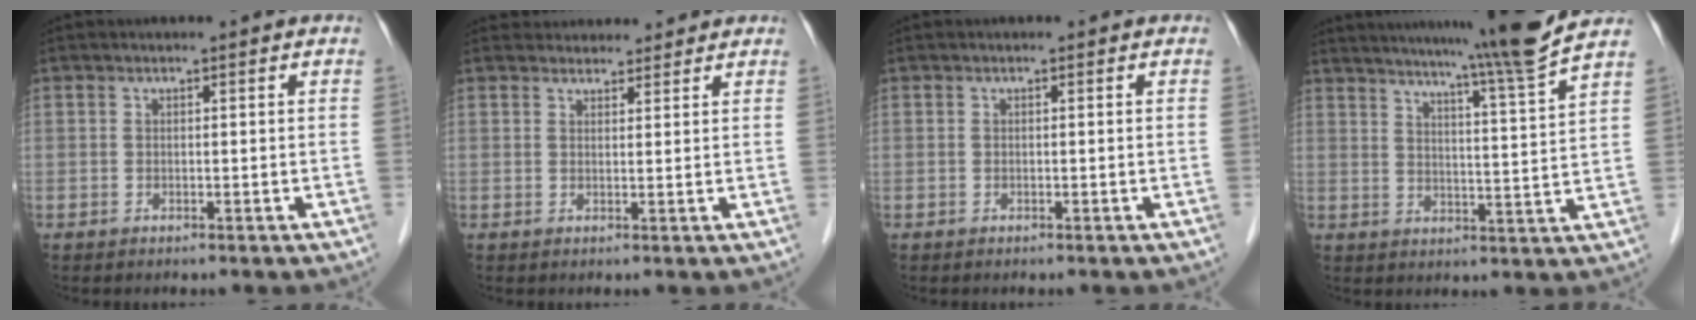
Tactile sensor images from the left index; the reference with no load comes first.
{"total": 5.0, "force": [4.8, 1.4, 0.3], "torque": [0.000, 0.022, 0.065]}
{"total": 0.0}
{"total": 14.0, "force": [12.0, -3.1, 6.5], "torque": [-0.106, -0.044, 0.160]}